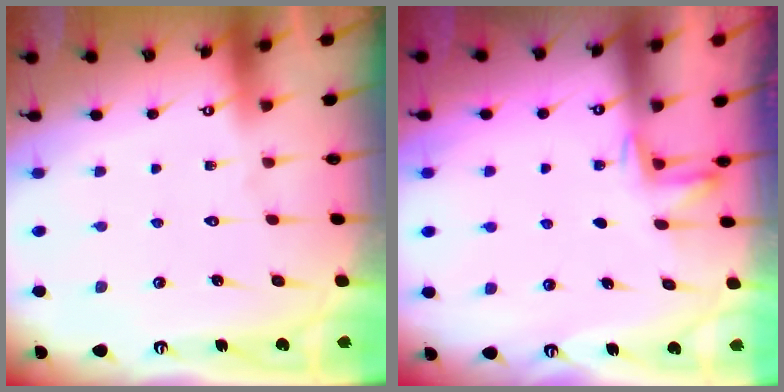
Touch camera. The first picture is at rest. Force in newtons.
{"total": 2.2, "press": 2.1, "slide": 0.4}